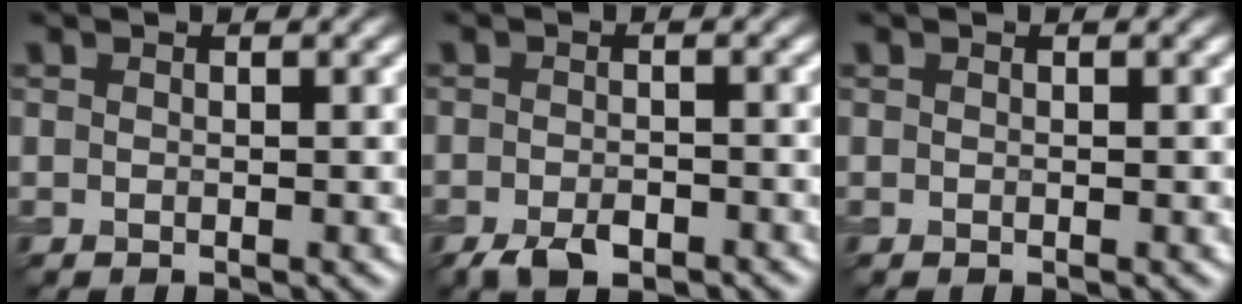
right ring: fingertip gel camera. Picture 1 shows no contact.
{"total": 3.1, "force": [-2.0, 1.3, 1.9], "torque": [-0.033, -0.002, -0.037]}
{"total": 0.0}